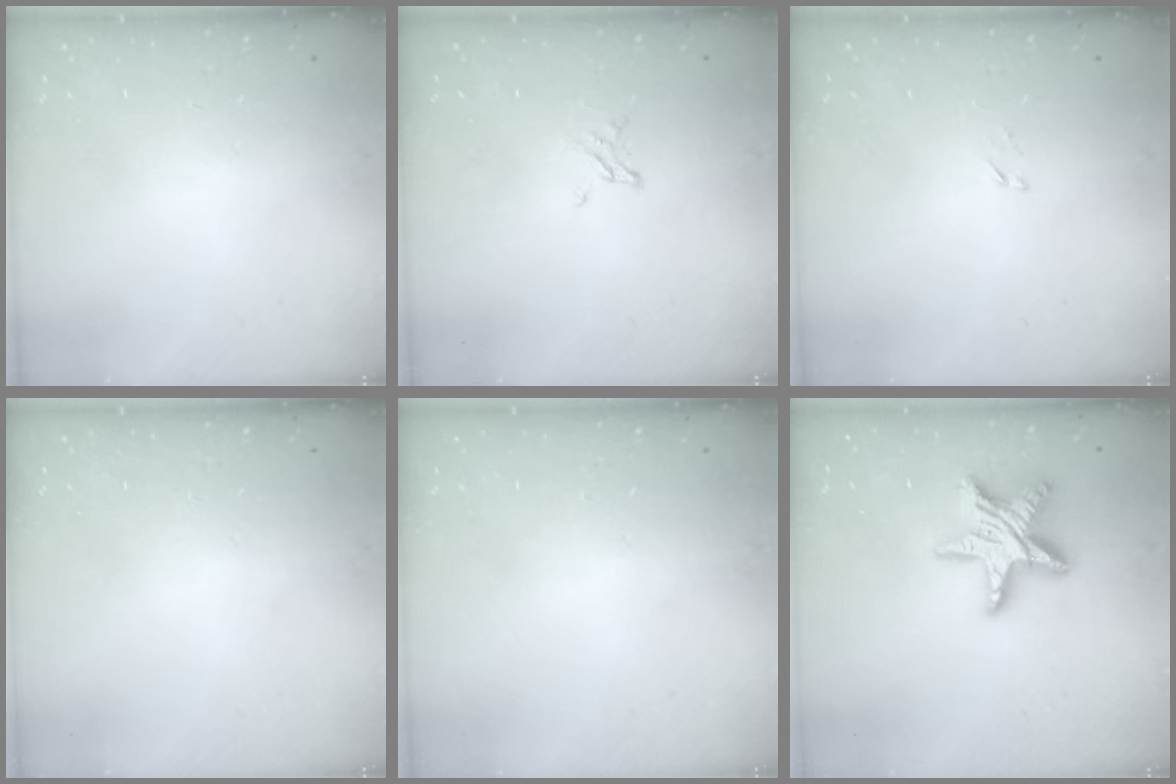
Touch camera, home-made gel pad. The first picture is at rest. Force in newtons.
{"total": 1.6, "press": 1.6, "slide": 0.2}
{"total": 1.6, "press": 1.6, "slide": 0.2}
{"total": 0.0}
{"total": 0.0}
{"total": 14.8, "press": 14.8, "slide": 1.3}